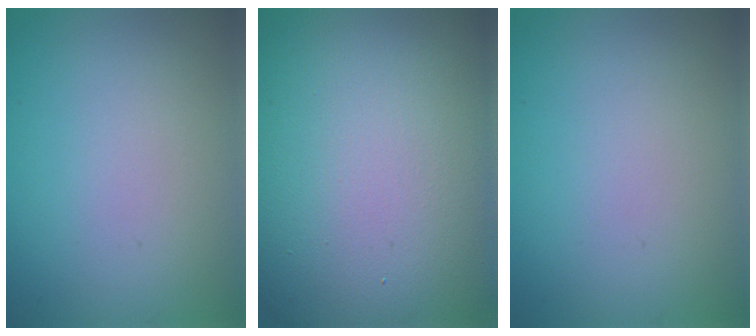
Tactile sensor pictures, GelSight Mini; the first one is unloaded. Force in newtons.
{"total": 23.4, "press": 23.3, "slide": 1.4}
{"total": 0.0}